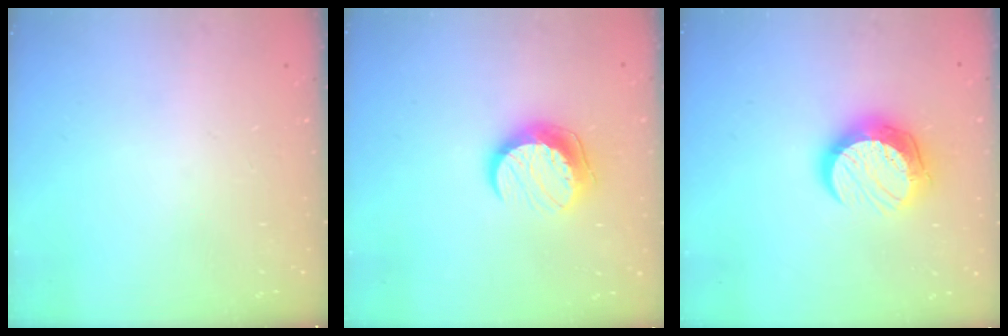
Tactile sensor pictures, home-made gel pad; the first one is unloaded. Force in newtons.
{"total": 10.2, "press": 10.2, "slide": 0.7}
{"total": 12.3, "press": 12.2, "slide": 1.0}